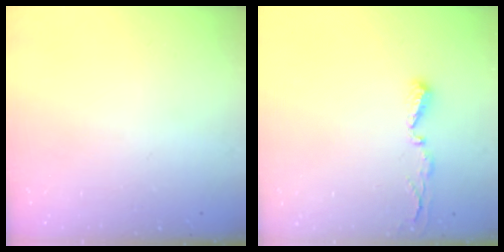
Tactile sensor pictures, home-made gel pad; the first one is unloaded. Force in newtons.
{"total": 4.0, "press": 4.0, "slide": 0.4}